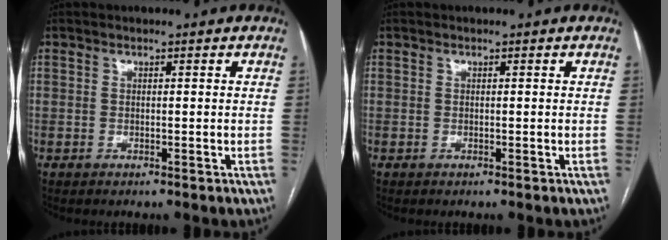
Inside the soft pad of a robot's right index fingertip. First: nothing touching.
{"total": 0.0}